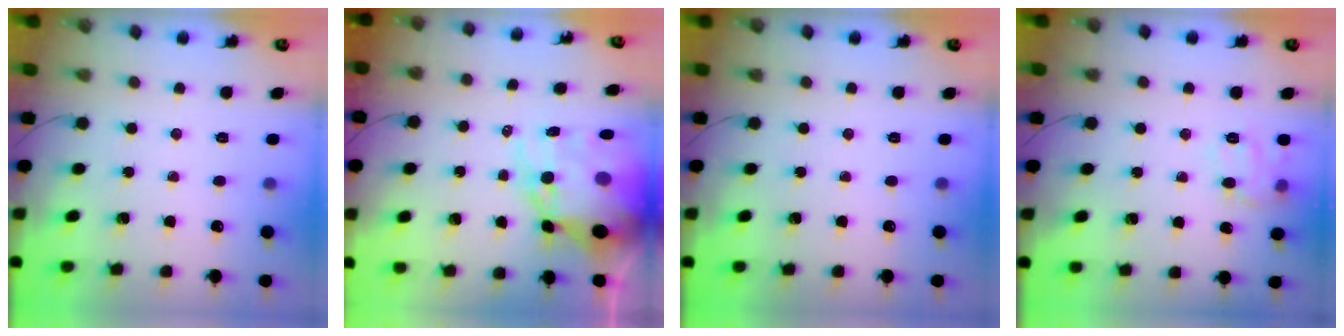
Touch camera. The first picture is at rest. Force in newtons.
{"total": 19.4, "press": 18.9, "slide": 4.6}
{"total": 0.0}
{"total": 9.4, "press": 9.3, "slide": 1.2}